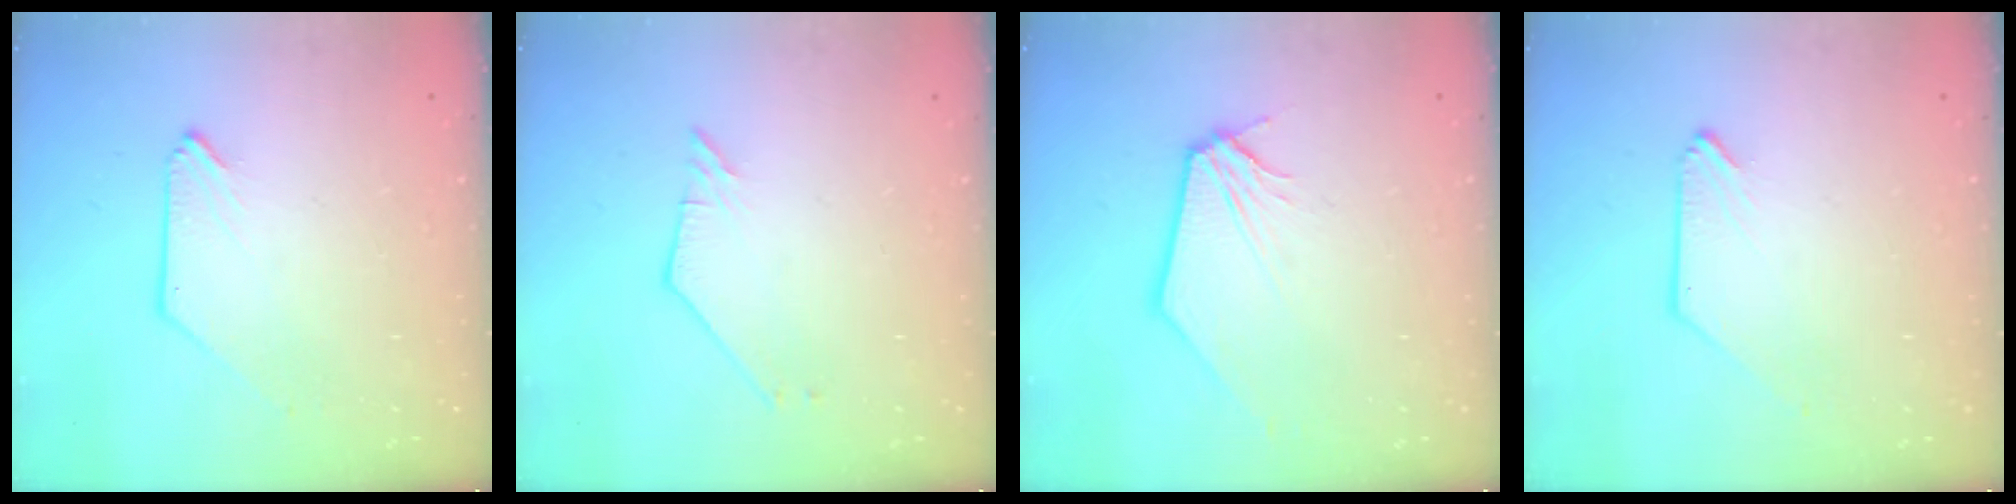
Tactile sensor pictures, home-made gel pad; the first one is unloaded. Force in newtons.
{"total": 2.1, "press": 2.1, "slide": 0.1}
{"total": 0.7, "press": 0.7, "slide": 0.2}
{"total": 0.0}